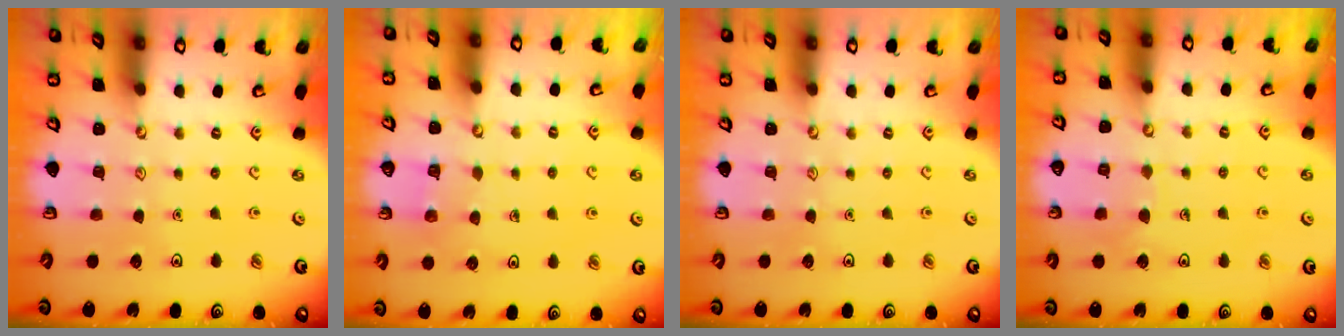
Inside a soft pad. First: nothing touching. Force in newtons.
{"total": 3.4, "press": 3.4, "slide": 0.3}
{"total": 0.0}
{"total": 5.6, "press": 5.6, "slide": 0.4}